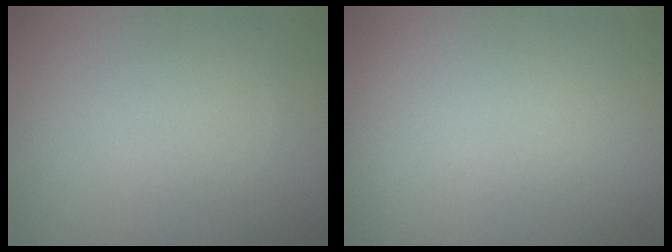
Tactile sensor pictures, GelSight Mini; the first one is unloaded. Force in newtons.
{"total": 0.0}